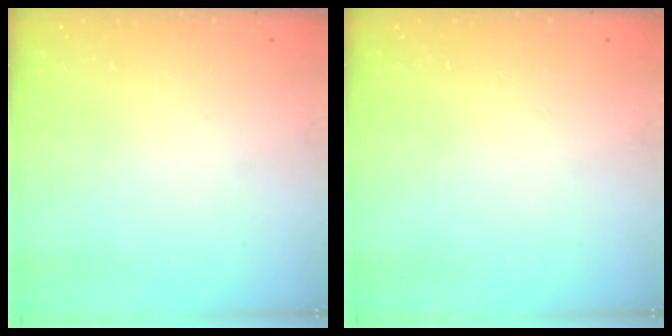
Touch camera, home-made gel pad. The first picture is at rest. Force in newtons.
{"total": 0.0}